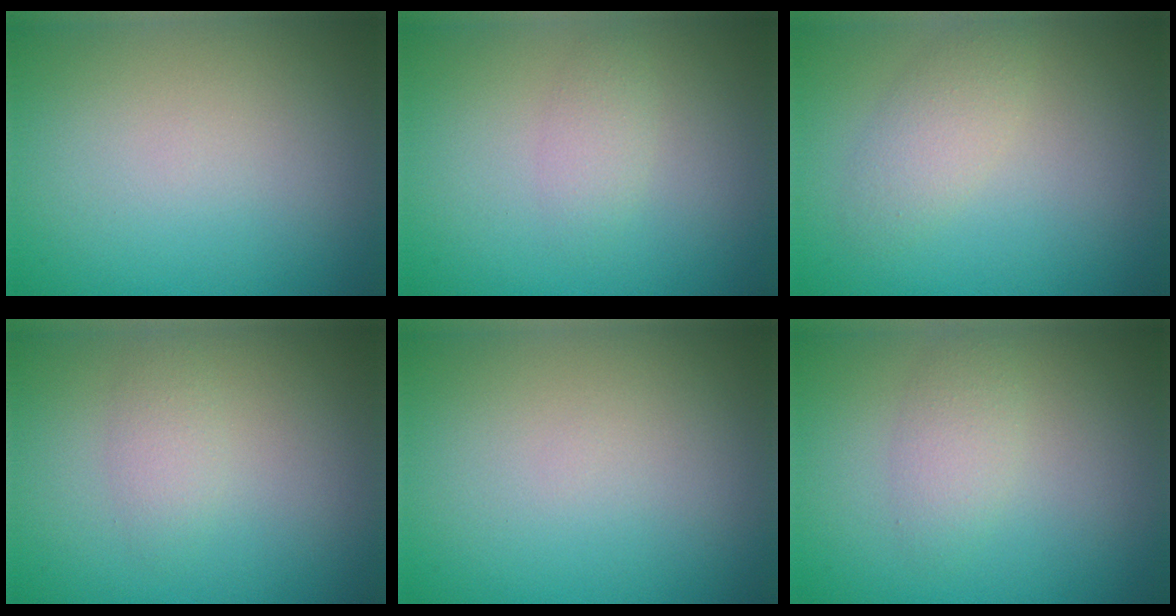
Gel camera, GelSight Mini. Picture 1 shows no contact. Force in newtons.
{"total": 1.4, "press": 1.4, "slide": 0.1}
{"total": 2.1, "press": 2.1, "slide": 0.0}
{"total": 1.5, "press": 1.5, "slide": 0.0}
{"total": 0.0}
{"total": 1.9, "press": 1.9, "slide": 0.1}